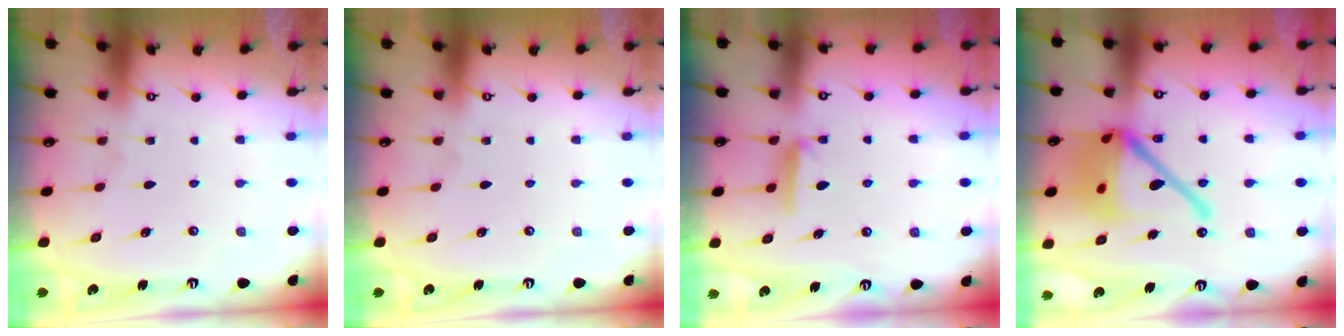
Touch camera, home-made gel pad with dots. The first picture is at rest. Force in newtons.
{"total": 0.0}
{"total": 5.7, "press": 5.7, "slide": 0.5}
{"total": 22.0, "press": 21.8, "slide": 2.8}